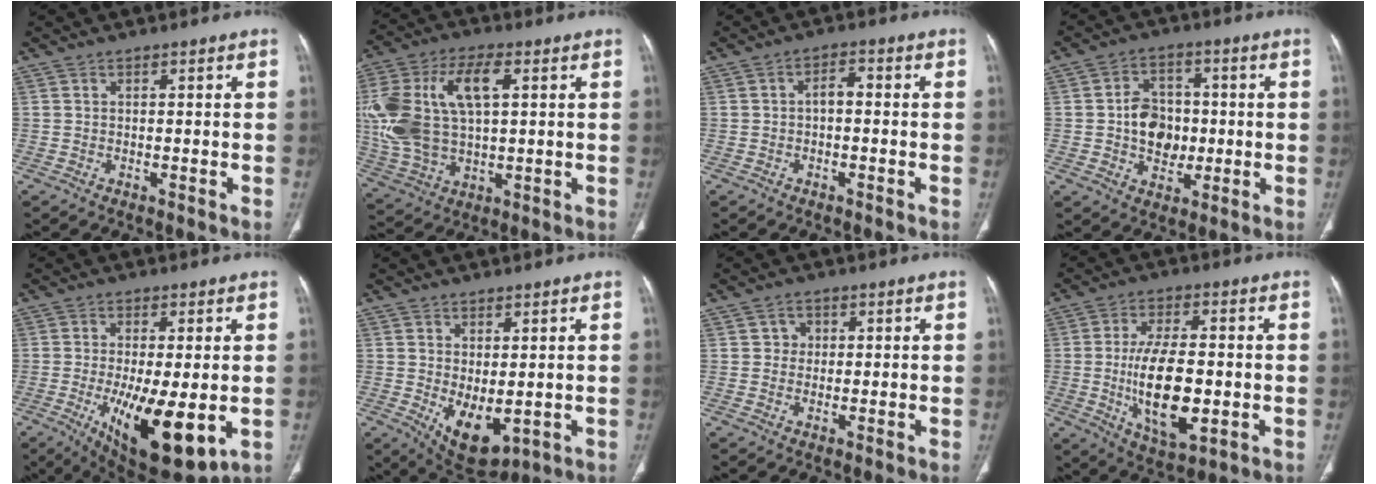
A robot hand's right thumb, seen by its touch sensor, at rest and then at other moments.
{"total": 20.2, "force": [3.6, 10.9, 16.7], "torque": [-0.357, 0.011, 0.068]}
{"total": 2.5, "force": [-0.4, 1.4, 2.0], "torque": [-0.026, 0.013, -0.011]}
{"total": 9.3, "force": [-0.4, 7.5, 5.5], "torque": [-0.054, 0.014, -0.005]}
{"total": 16.4, "force": [-4.0, 5.7, 14.8], "torque": [-0.235, -0.026, -0.042]}
{"total": 8.4, "force": [-1.2, 4.5, 7.0], "torque": [-0.099, -0.013, 0.007]}
{"total": 2.1, "force": [0.5, 2.0, 0.5], "torque": [0.008, 0.002, 0.005]}
{"total": 14.8, "force": [-2.1, 6.8, 13.0], "torque": [-0.222, -0.007, -0.026]}